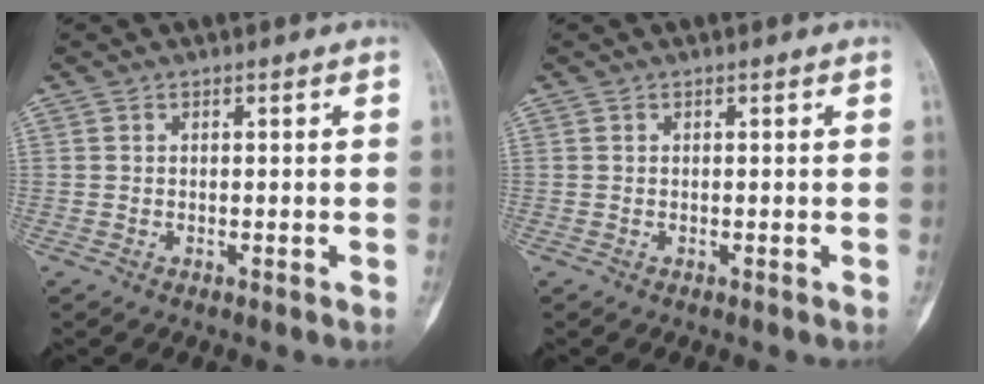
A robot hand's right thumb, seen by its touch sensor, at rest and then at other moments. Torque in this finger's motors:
{"motor_torque": [0.00, 0.00, 0.11, -0.11, 0.01]}